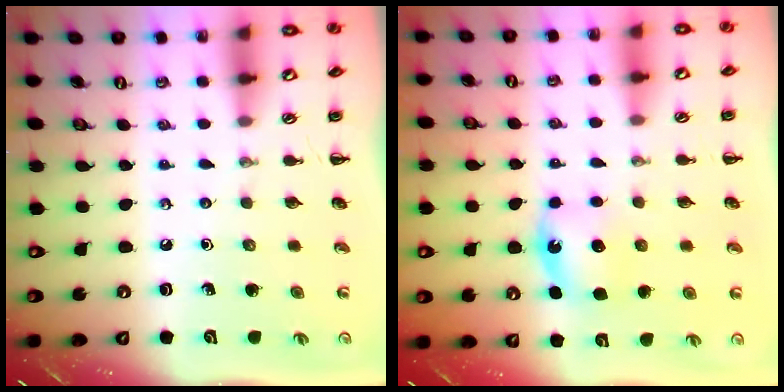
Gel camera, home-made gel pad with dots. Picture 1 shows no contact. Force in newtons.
{"total": 5.4, "press": 5.3, "slide": 0.9}